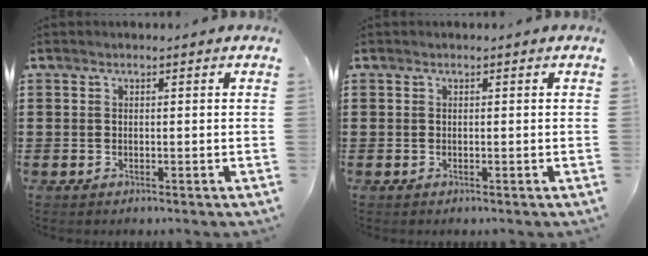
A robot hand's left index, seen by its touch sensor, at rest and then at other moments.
{"total": 0.0}